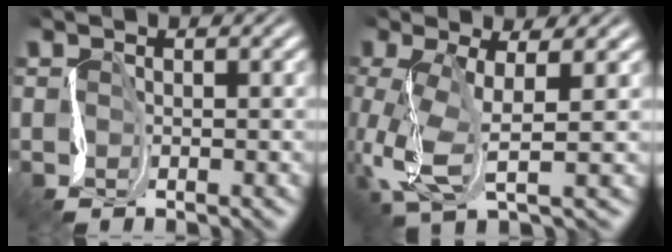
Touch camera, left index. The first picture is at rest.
{"total": 5.5, "force": [-1.7, 1.6, 5.0], "torque": [-0.132, -0.006, -0.027]}